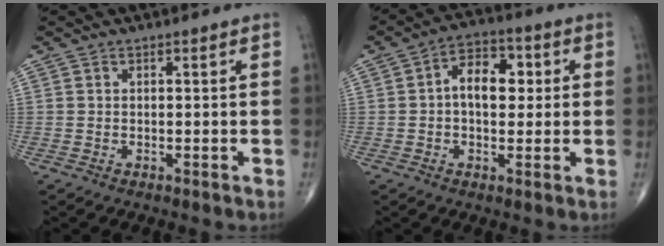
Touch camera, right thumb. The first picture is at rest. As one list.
[{"total": 8.8, "force": [1.0, 5.6, 6.8], "torque": [-0.081, 0.019, 0.008]}]